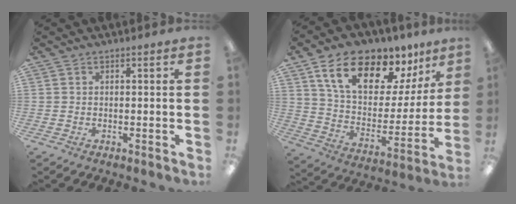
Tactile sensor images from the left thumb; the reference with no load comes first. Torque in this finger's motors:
{"motor_torque": [0.84, 0.91, 1.44, -1.33, 0.28]}